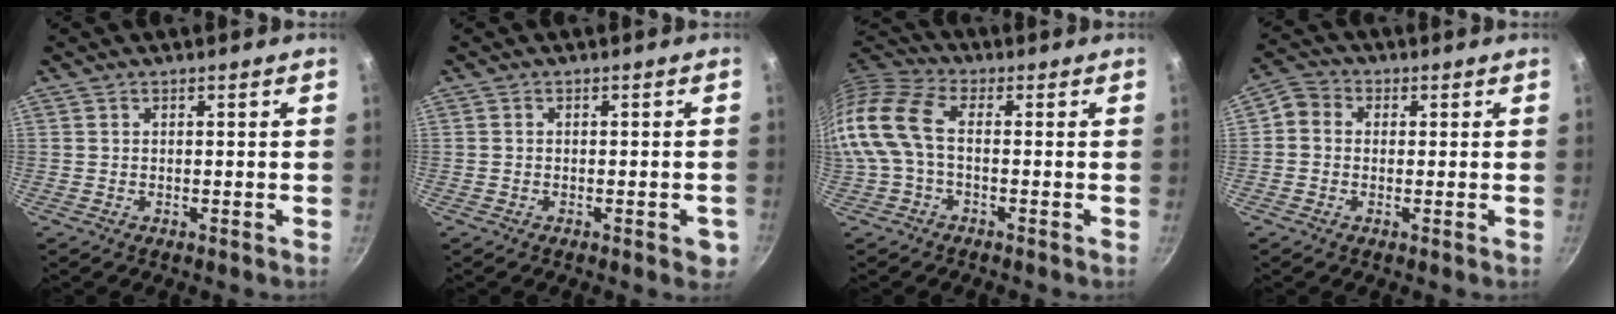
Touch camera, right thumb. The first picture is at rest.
{"total": 3.1, "force": [-1.3, 1.3, 2.5], "torque": [-0.020, 0.004, -0.017]}
{"total": 13.8, "force": [-1.5, 8.0, 11.1], "torque": [-0.242, 0.026, -0.053]}
{"total": 4.2, "force": [0.0, 3.7, 1.9], "torque": [-0.026, 0.009, -0.020]}